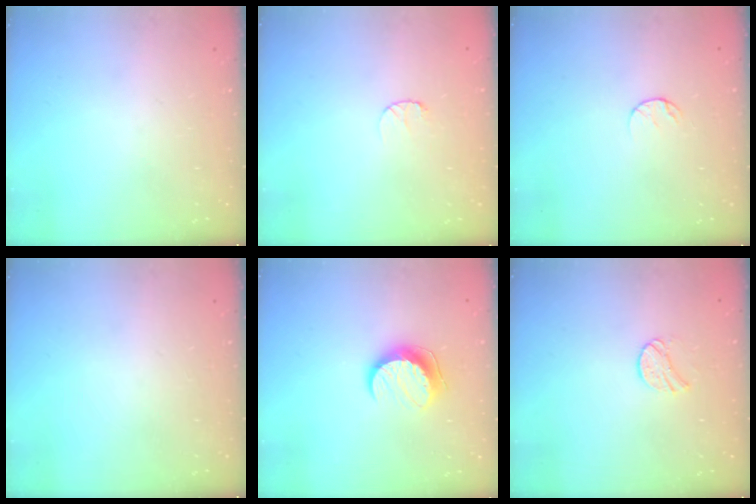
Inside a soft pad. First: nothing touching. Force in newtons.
{"total": 3.1, "press": 3.1, "slide": 0.3}
{"total": 5.9, "press": 5.9, "slide": 0.6}
{"total": 0.0}
{"total": 10.3, "press": 10.3, "slide": 0.7}
{"total": 7.3, "press": 7.3, "slide": 0.7}